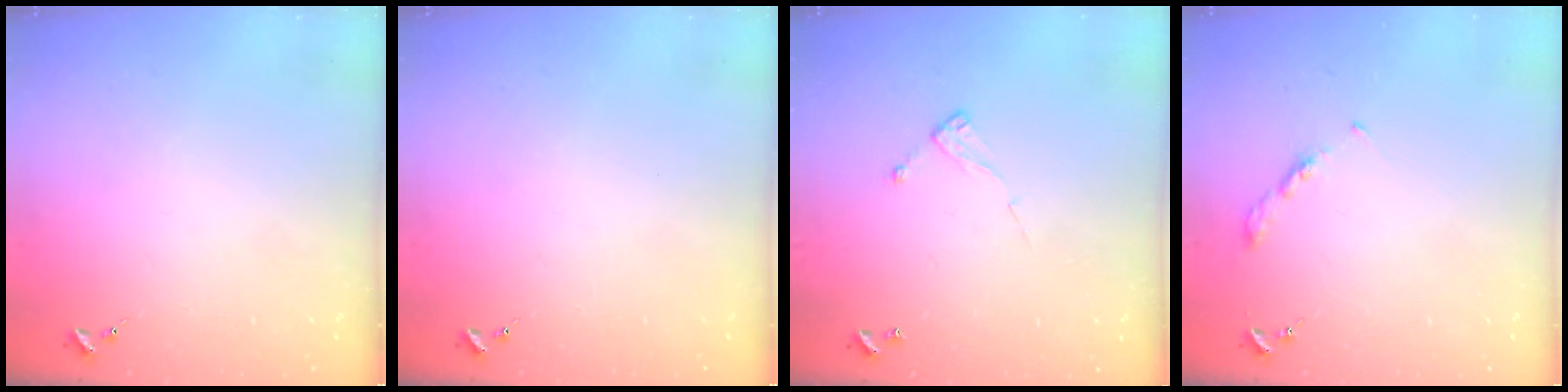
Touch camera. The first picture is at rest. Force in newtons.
{"total": 0.0}
{"total": 6.4, "press": 6.4, "slide": 0.4}
{"total": 3.5, "press": 3.5, "slide": 0.4}